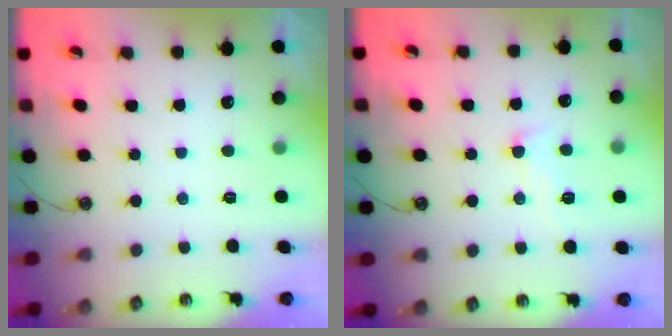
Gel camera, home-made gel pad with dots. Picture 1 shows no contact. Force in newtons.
{"total": 3.6, "press": 3.5, "slide": 0.7}